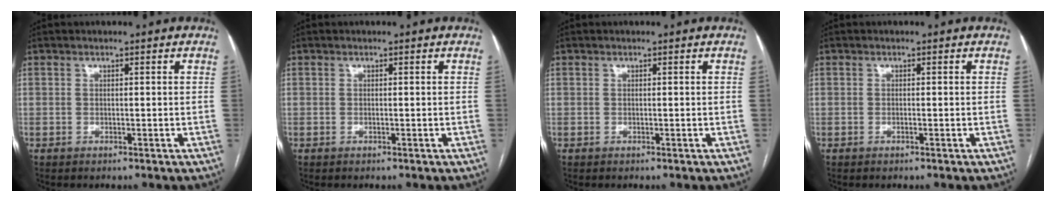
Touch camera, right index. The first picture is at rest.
{"total": 0.0}
{"total": 0.0}
{"total": 0.0}